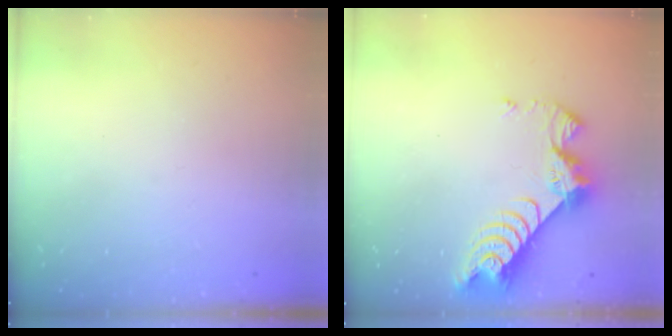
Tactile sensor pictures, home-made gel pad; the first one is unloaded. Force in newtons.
{"total": 9.3, "press": 9.2, "slide": 0.8}